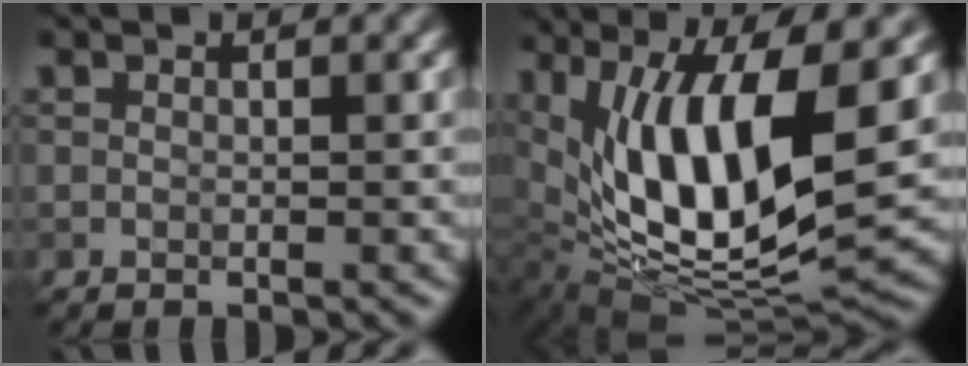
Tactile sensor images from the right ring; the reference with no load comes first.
{"total": 11.9, "force": [2.1, 4.4, 10.9], "torque": [-0.186, -0.011, 0.042]}